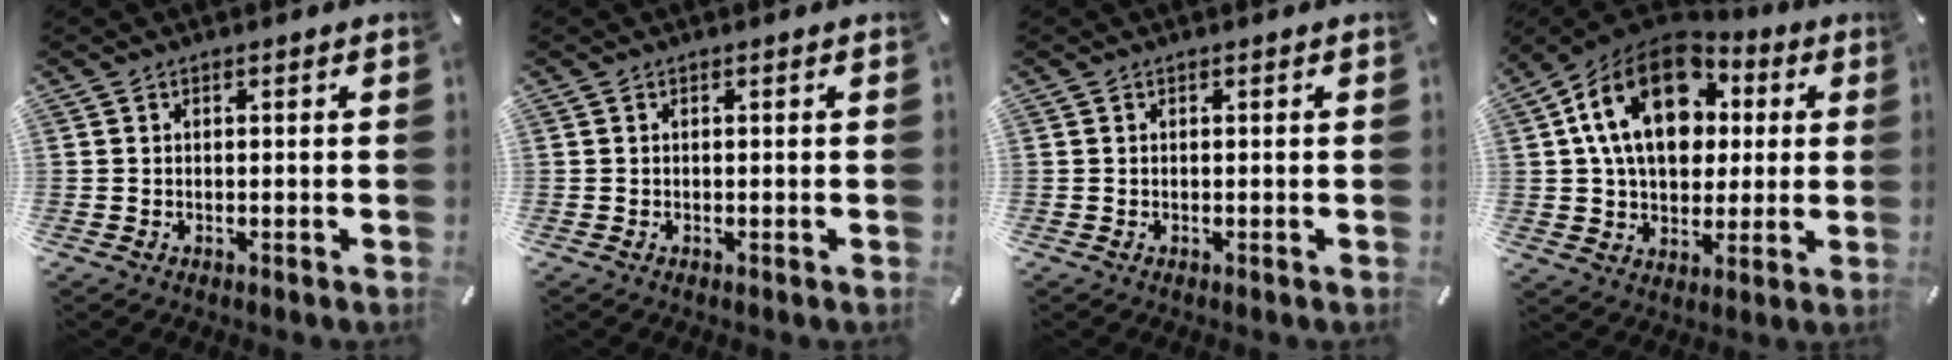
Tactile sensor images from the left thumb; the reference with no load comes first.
{"total": 0.0}
{"total": 0.0}
{"total": 20.2, "force": [6.2, 14.1, 13.0], "torque": [-0.237, -0.015, 0.106]}